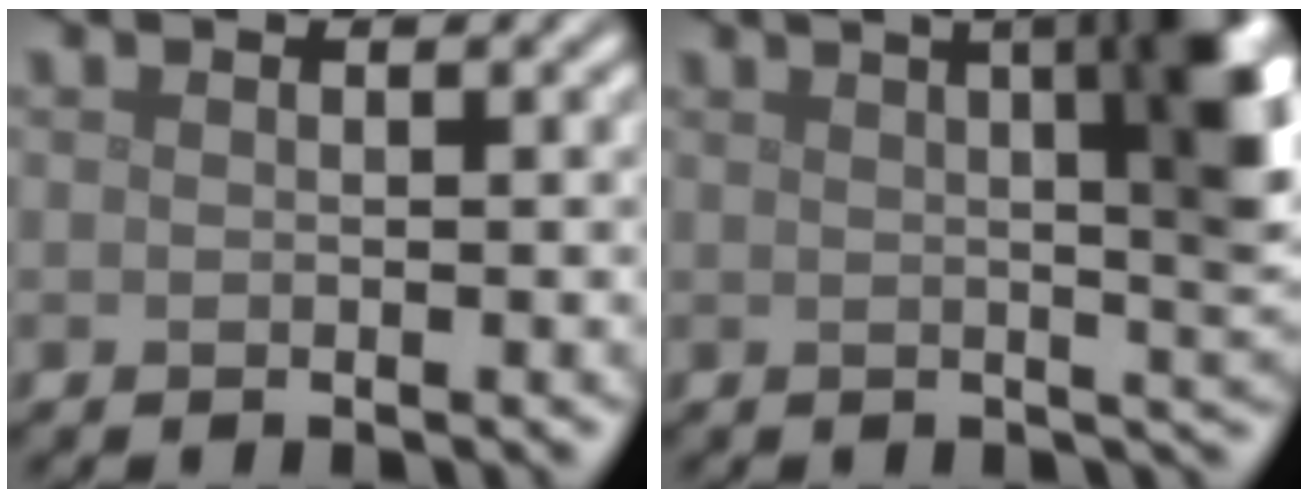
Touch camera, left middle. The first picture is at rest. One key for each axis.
{"total": 12.6, "fx": 3.3, "fy": 4.8, "fz": 11.2, "tx": -0.087, "ty": 0.034, "tz": 0.025}